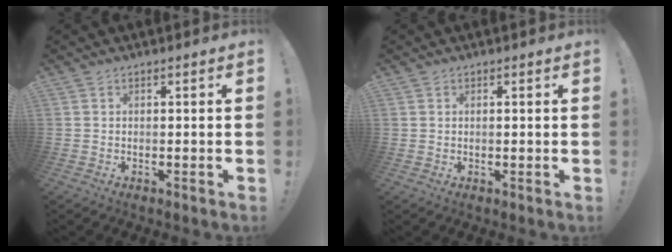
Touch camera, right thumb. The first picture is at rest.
{"total": 1.1, "force": [0.6, 0.9, -0.3], "torque": [0.010, 0.001, 0.009]}